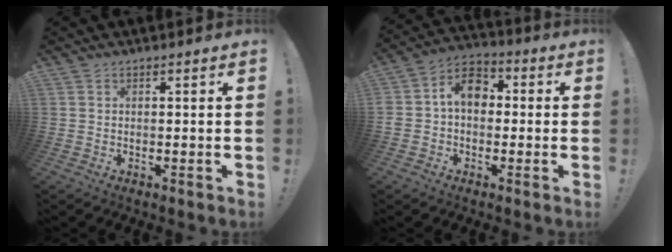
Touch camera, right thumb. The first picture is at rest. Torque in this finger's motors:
{"motor_torque": [2.41, 1.10, 1.34, -0.95, 0.27]}